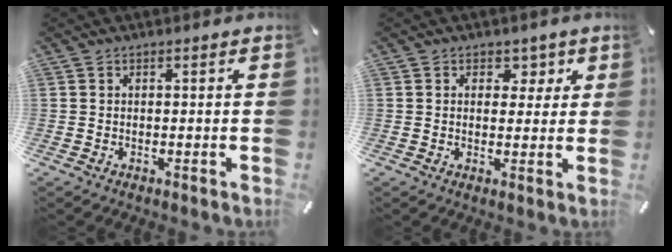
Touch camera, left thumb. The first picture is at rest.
{"total": 4.3, "force": [1.5, 3.7, 1.5], "torque": [0.007, -0.009, 0.016]}